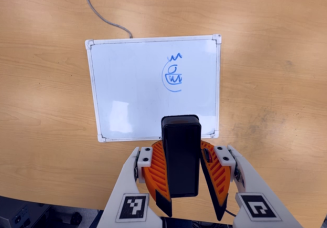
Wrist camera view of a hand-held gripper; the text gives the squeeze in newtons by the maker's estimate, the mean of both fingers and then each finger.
{"total": 7.9, "left": 8.5, "right": 7.3}